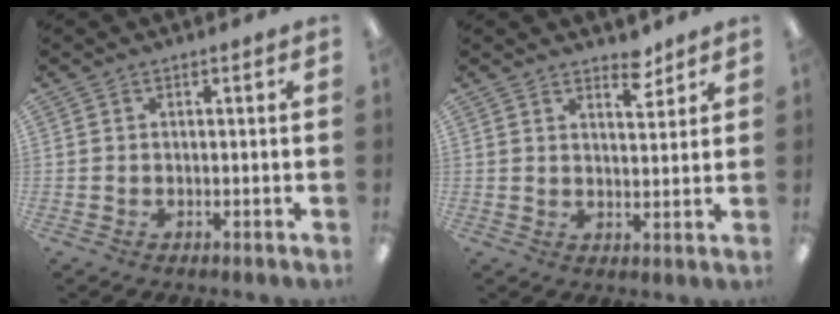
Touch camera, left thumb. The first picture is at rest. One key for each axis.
{"total": 4.8, "fx": 4.1, "fy": 1.7, "fz": 1.8, "tx": -0.003, "ty": -0.031, "tz": 0.066}